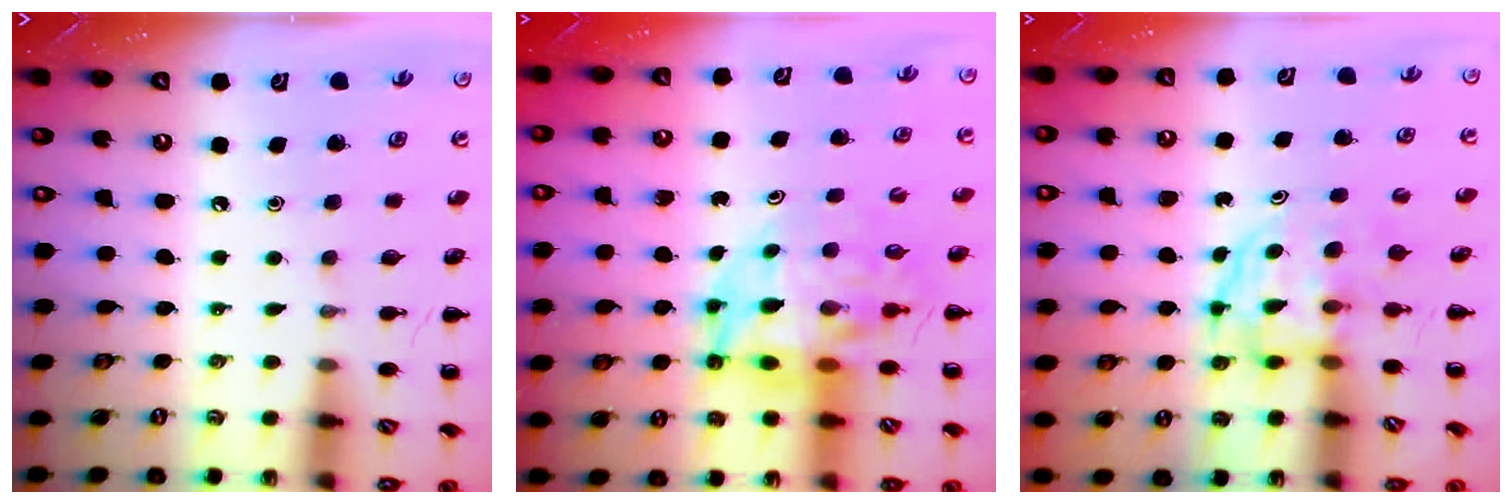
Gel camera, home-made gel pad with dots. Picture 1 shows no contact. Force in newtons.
{"total": 11.1, "press": 10.5, "slide": 3.6}
{"total": 3.7, "press": 3.7, "slide": 0.3}